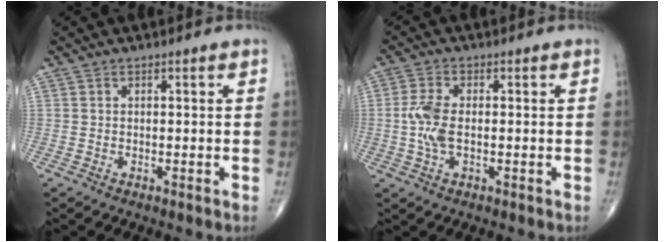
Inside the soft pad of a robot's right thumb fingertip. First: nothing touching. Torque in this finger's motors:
{"motor_torque": [0.92, 1.24, 0.64, -0.17, 0.08]}